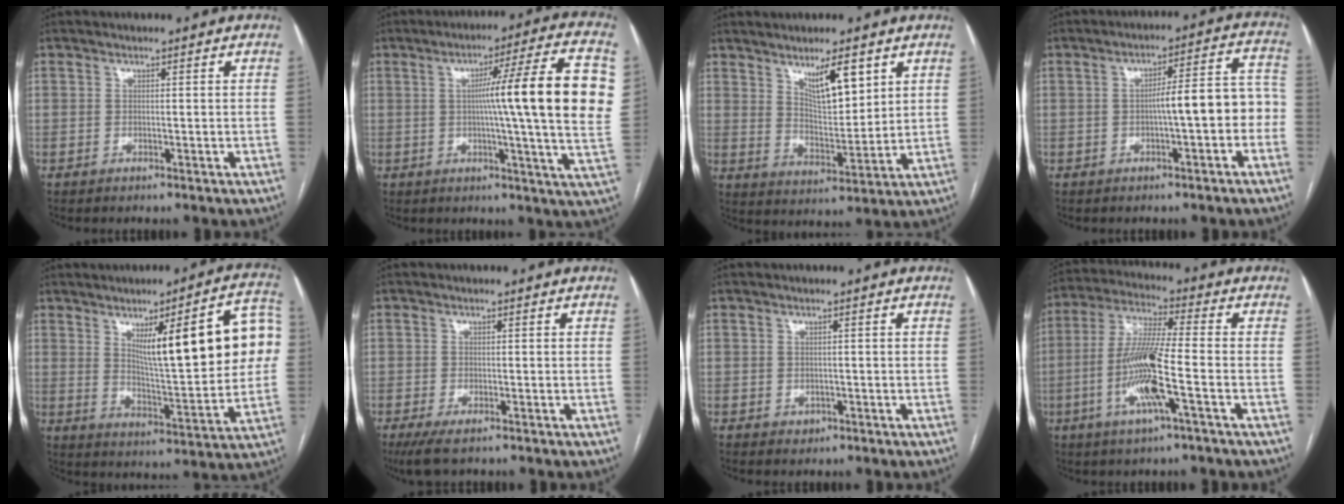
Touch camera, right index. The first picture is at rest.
{"total": 18.7, "force": [2.4, -0.9, 18.5], "torque": [-0.245, 0.006, 0.020]}
{"total": 8.3, "force": [4.7, 1.9, 6.5], "torque": [-0.116, -0.008, 0.088]}
{"total": 8.2, "force": [-1.7, 1.7, 7.8], "torque": [-0.100, 0.041, -0.023]}
{"total": 19.2, "force": [4.7, 3.2, 18.4], "torque": [-0.245, 0.015, 0.069]}
{"total": 3.4, "force": [-1.9, 1.0, 2.6], "torque": [-0.052, -0.008, -0.031]}
{"total": 1.1, "force": [-0.3, 0.9, 0.4], "torque": [-0.004, 0.002, -0.001]}
{"total": 12.2, "force": [-3.5, 0.2, 11.7], "torque": [-0.241, -0.007, -0.073]}